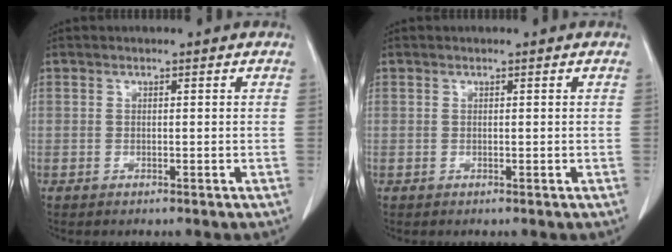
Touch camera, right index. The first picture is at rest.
{"total": 0.0}